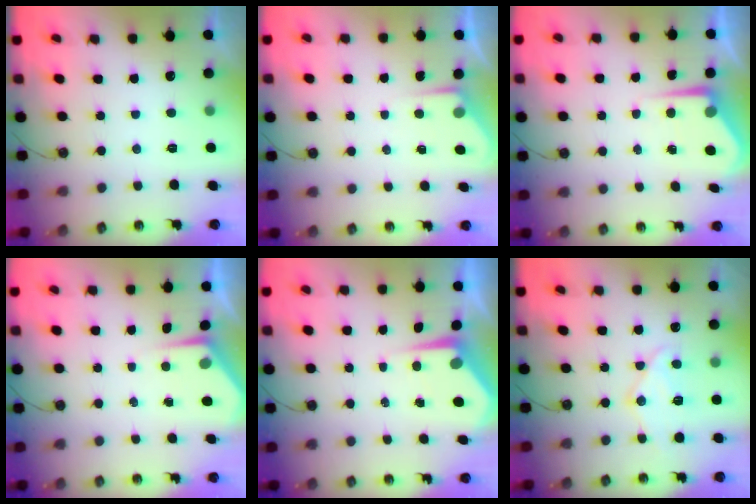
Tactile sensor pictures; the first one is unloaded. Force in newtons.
{"total": 2.8, "press": 2.8, "slide": 0.4}
{"total": 5.2, "press": 5.2, "slide": 0.2}
{"total": 3.4, "press": 3.4, "slide": 0.4}
{"total": 4.8, "press": 4.8, "slide": 0.4}
{"total": 13.9, "press": 13.8, "slide": 1.4}